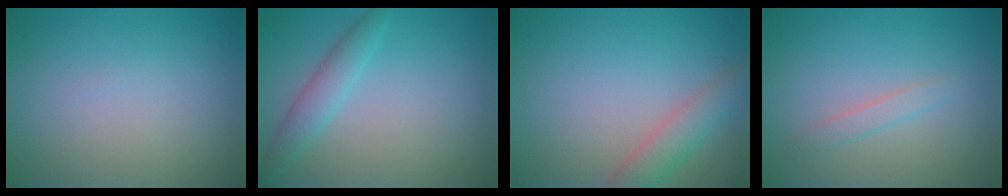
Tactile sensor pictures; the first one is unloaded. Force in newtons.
{"total": 2.3, "press": 2.3, "slide": 0.1}
{"total": 3.0, "press": 3.0, "slide": 0.2}
{"total": 1.2, "press": 1.2, "slide": 0.1}